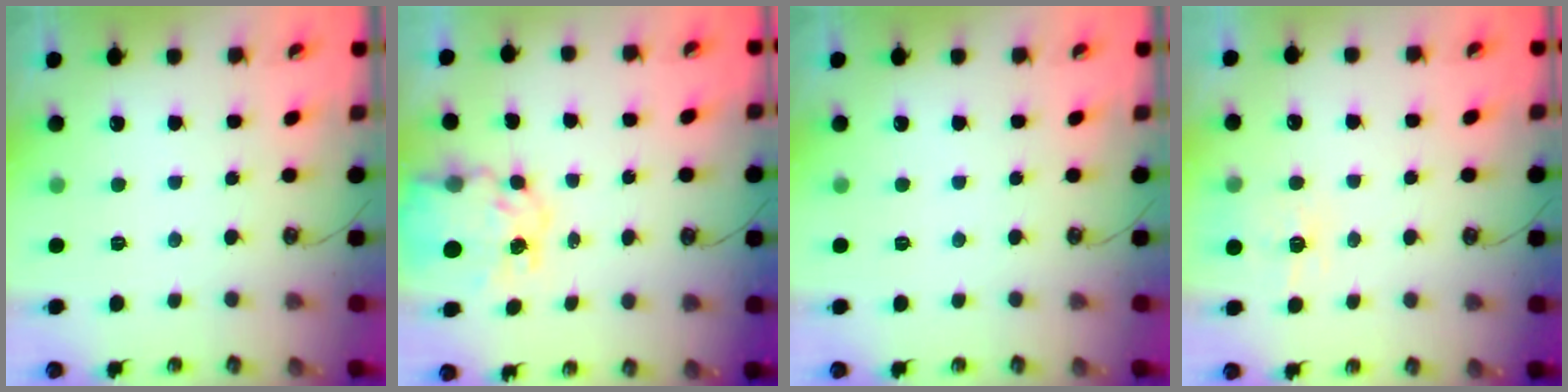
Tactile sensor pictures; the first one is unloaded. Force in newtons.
{"total": 11.4, "press": 11.4, "slide": 0.9}
{"total": 0.0}
{"total": 5.1, "press": 5.0, "slide": 0.7}